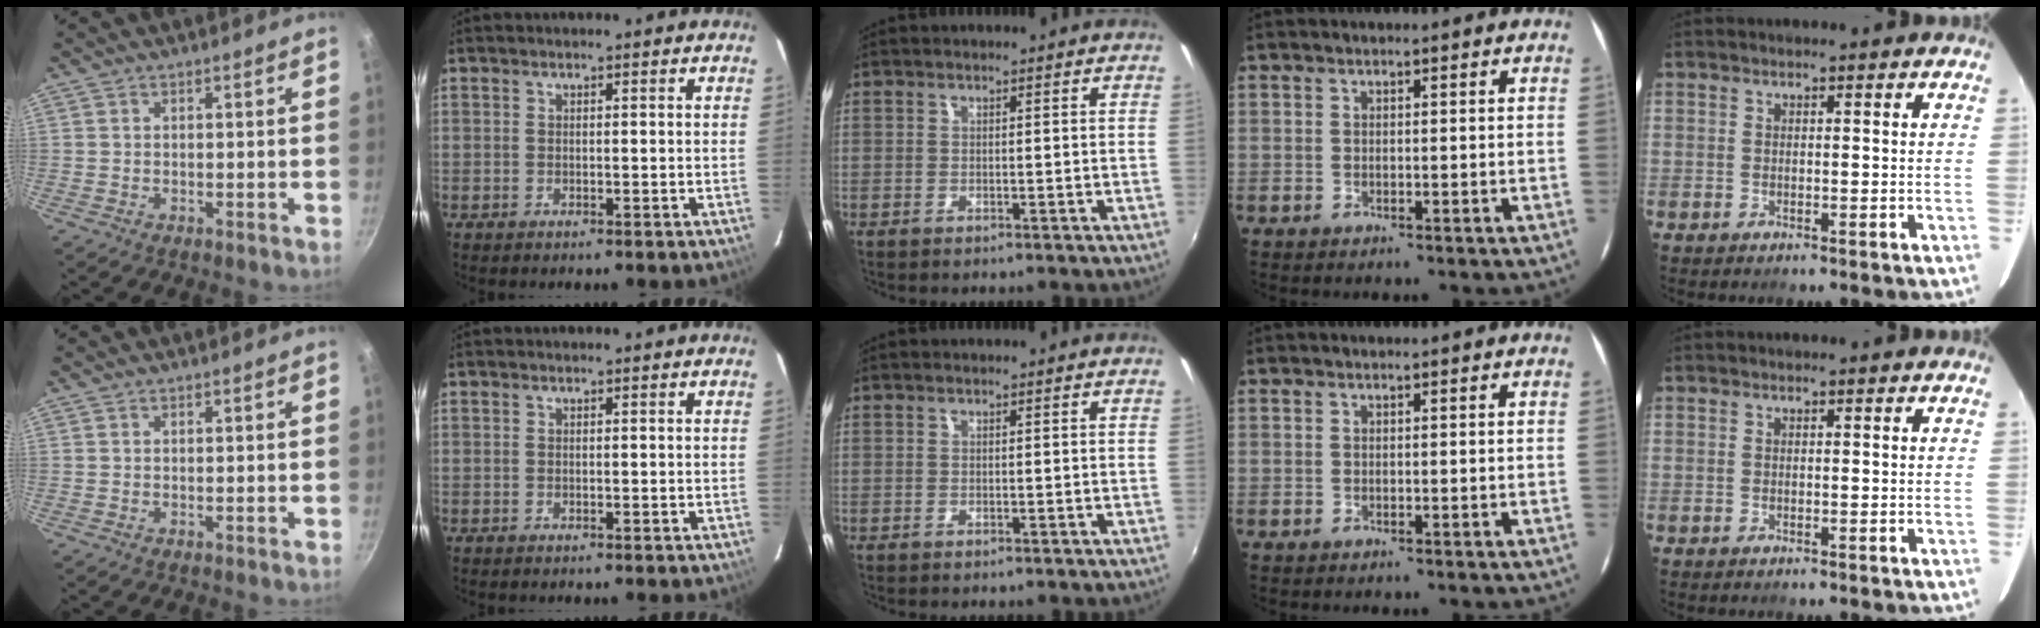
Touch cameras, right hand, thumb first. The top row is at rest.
{}